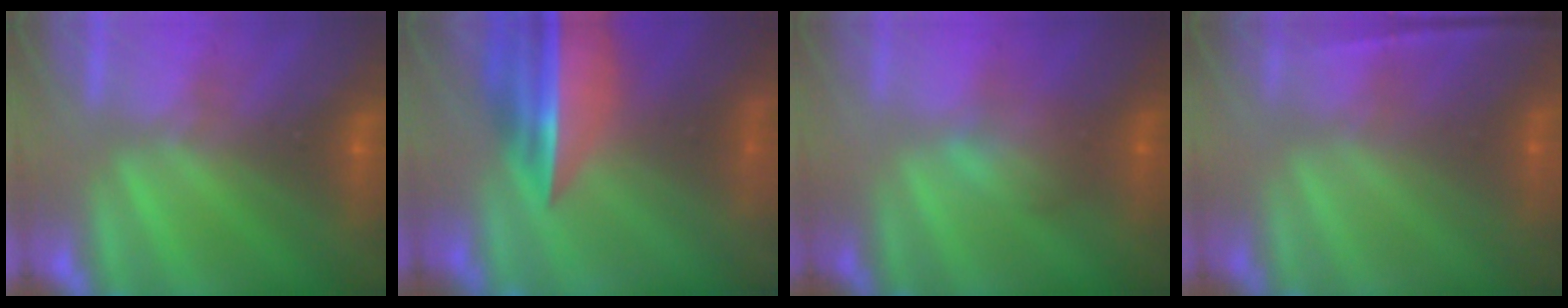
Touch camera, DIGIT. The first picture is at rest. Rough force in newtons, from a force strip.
{"total": 6.9}
{"total": 2.0}
{"total": 1.6}